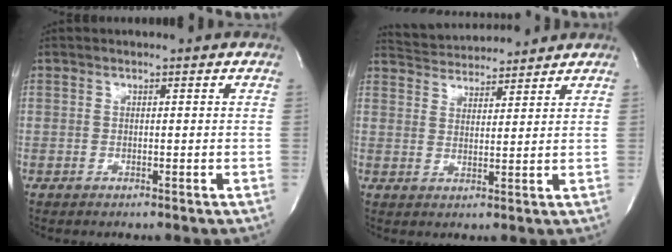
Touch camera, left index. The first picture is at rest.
{"total": 8.9, "force": [8.7, 1.1, 1.5], "torque": [-0.034, 0.021, 0.136]}